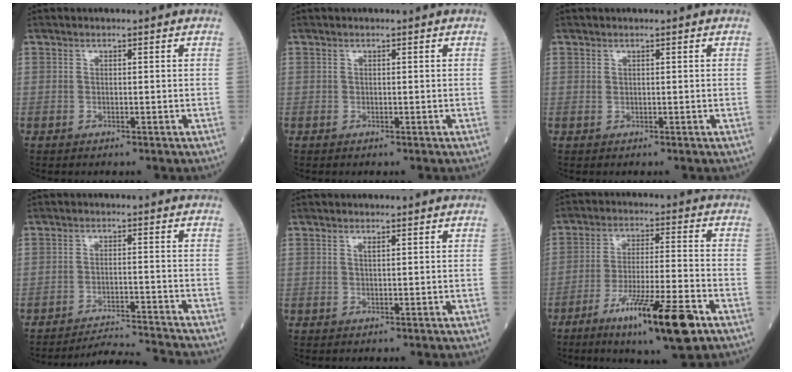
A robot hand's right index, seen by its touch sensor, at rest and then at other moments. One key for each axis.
{"total": 0.0}
{"total": 0.0}
{"total": 8.0, "fx": -7.7, "fy": -2.1, "fz": 0.0, "tx": -0.005, "ty": -0.004, "tz": -0.127}
{"total": 0.6, "fx": 0.4, "fy": 0.0, "fz": 0.5, "tx": -0.012, "ty": -0.002, "tz": 0.007}
{"total": 14.4, "fx": -8.0, "fy": 1.0, "fz": 11.9, "tx": -0.200, "ty": -0.028, "tz": -0.132}